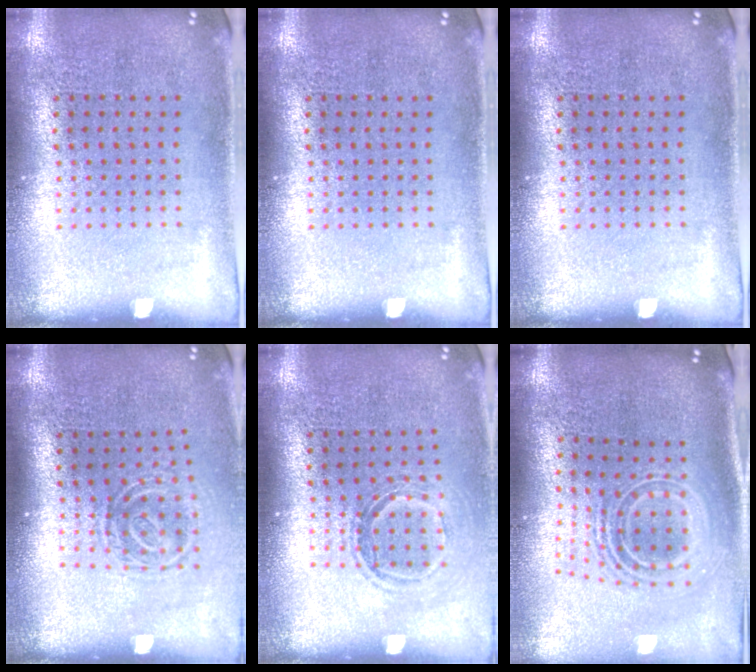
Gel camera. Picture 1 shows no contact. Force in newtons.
{"total": 0.0}
{"total": 0.0}
{"total": 1.7, "press": 1.2, "slide": 1.3}
{"total": 1.5, "press": 1.2, "slide": 0.9}
{"total": 2.5, "press": 1.8, "slide": 1.8}